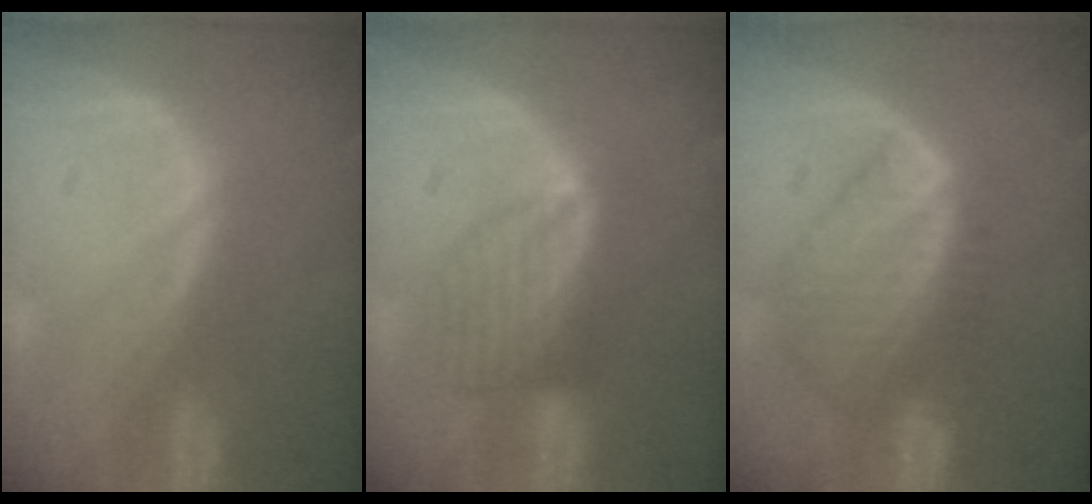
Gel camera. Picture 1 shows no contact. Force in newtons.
{"total": 5.9, "press": 5.7, "slide": 1.5}
{"total": 8.6, "press": 7.6, "slide": 4.1}